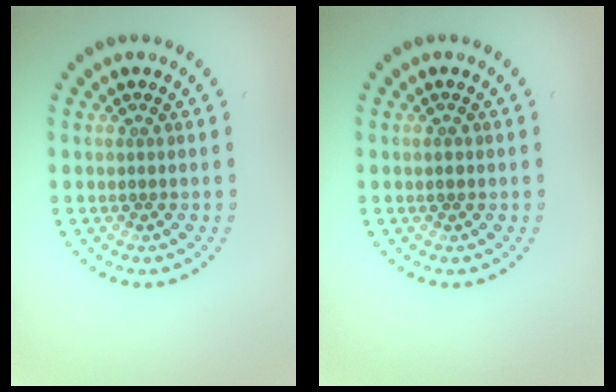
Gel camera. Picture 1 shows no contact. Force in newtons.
{"total": 0.7, "press": 0.7, "slide": 0.1}